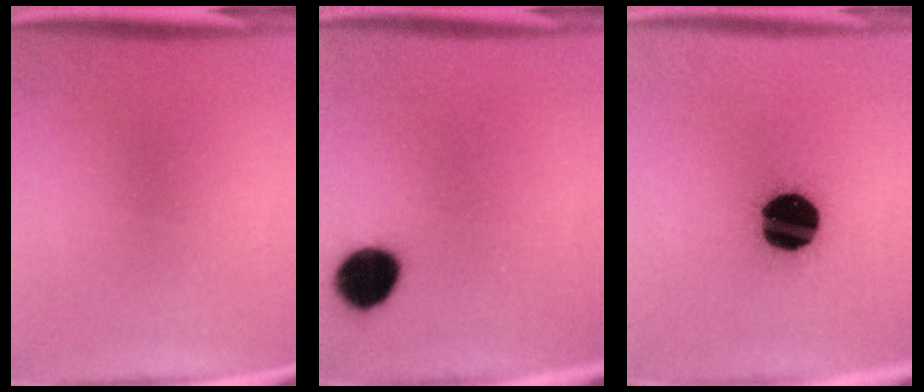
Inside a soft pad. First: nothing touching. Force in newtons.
{"total": 9.1}
{"total": 19.7}